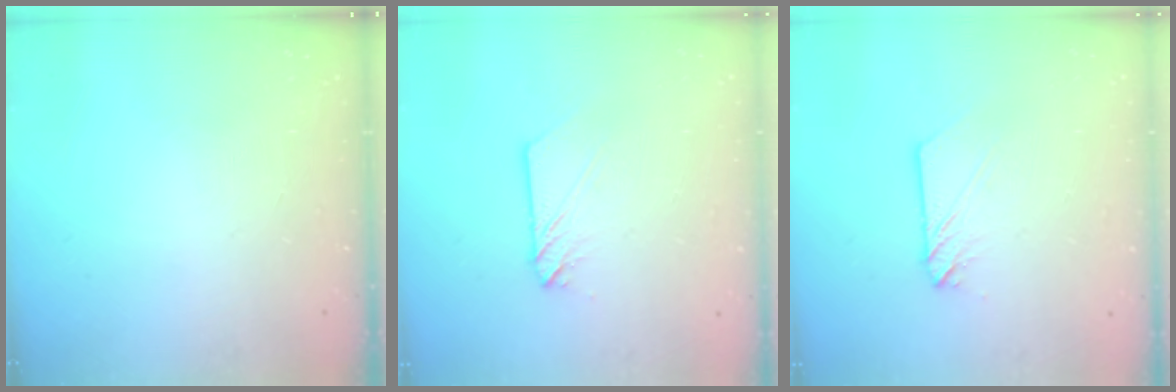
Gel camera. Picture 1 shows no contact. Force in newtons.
{"total": 2.9, "press": 2.9, "slide": 0.3}
{"total": 2.9, "press": 2.9, "slide": 0.3}